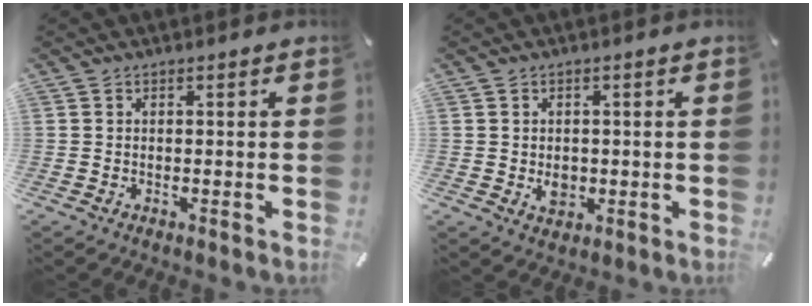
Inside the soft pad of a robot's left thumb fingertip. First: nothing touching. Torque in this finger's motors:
{"motor_torque": [0.25, 1.28, 0.06, 0.11, 0.04]}